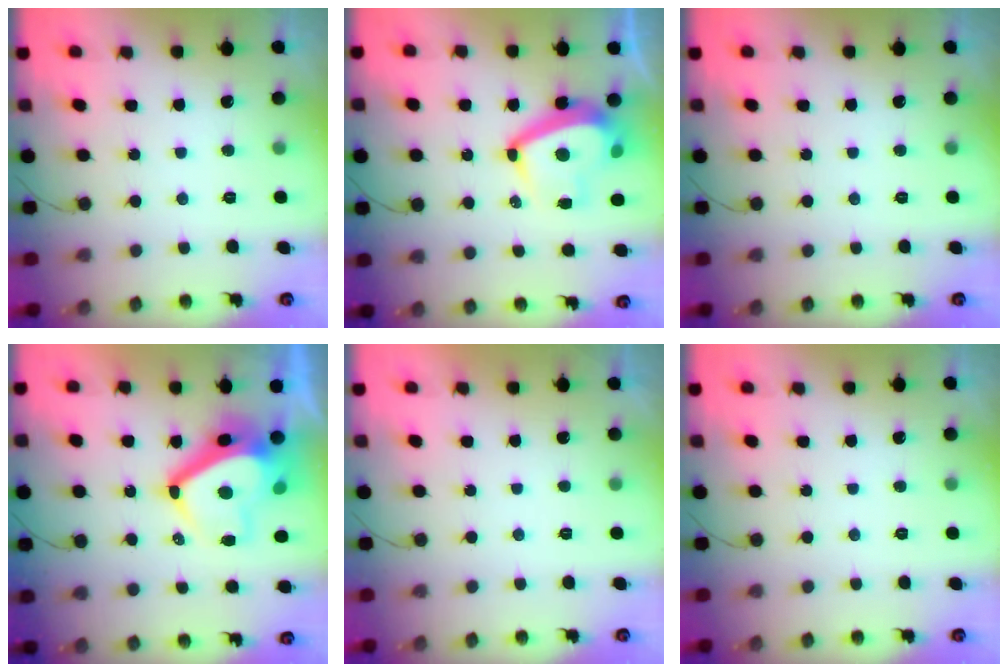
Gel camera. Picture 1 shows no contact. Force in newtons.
{"total": 11.9, "press": 11.7, "slide": 2.0}
{"total": 0.0}
{"total": 14.2, "press": 14.2, "slide": 1.4}
{"total": 2.2, "press": 2.1, "slide": 0.3}
{"total": 0.0}